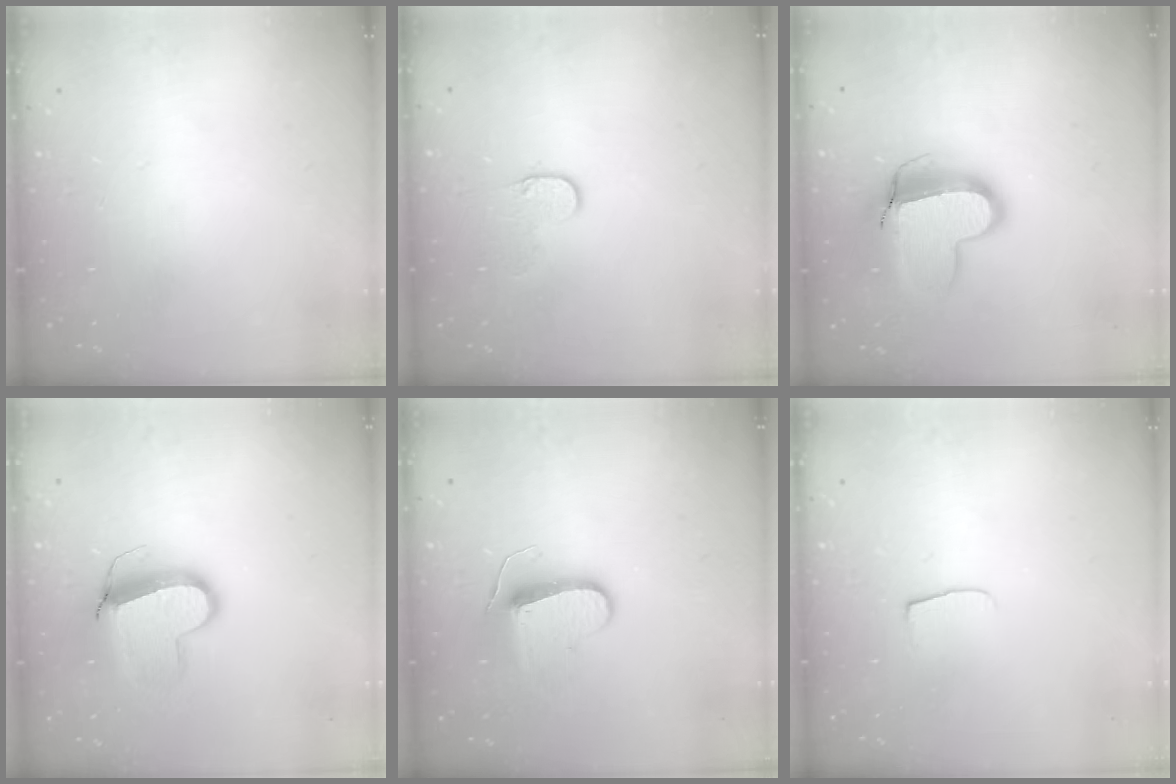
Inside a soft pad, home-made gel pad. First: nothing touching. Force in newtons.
{"total": 5.1, "press": 5.1, "slide": 0.5}
{"total": 13.4, "press": 13.3, "slide": 1.3}
{"total": 10.7, "press": 10.6, "slide": 1.3}
{"total": 9.0, "press": 9.0, "slide": 0.3}
{"total": 4.2, "press": 4.1, "slide": 0.5}